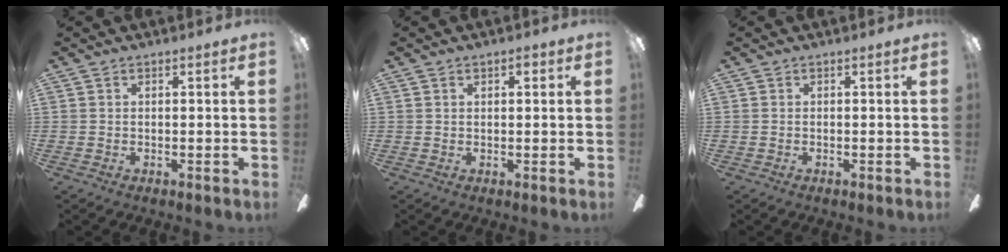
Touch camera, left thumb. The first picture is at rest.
{"total": 1.9, "force": [0.8, 0.8, 1.5], "torque": [-0.015, -0.003, 0.009]}
{"total": 0.0}